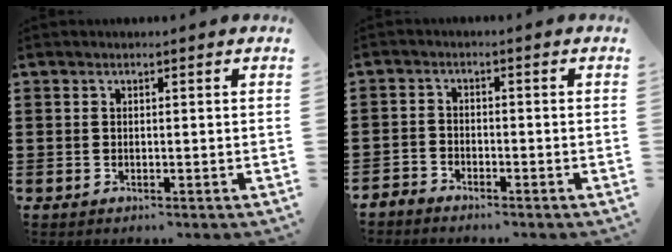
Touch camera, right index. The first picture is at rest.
{"total": 2.0, "force": [-2.0, 0.5, -0.1], "torque": [-0.005, 0.003, -0.044]}